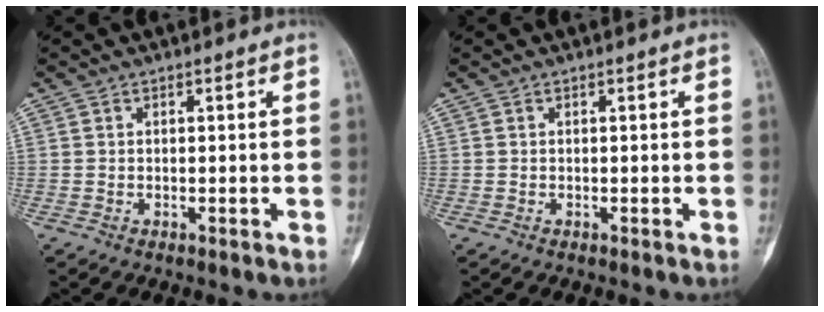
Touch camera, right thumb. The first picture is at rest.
{"total": 0.0}